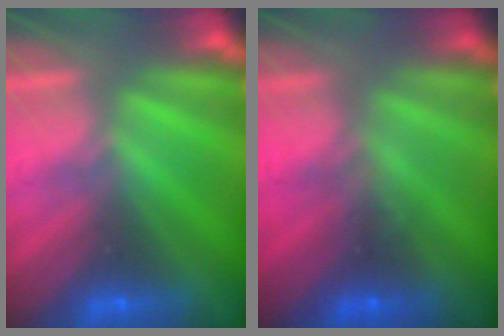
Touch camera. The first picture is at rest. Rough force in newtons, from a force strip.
{"total": 1.3}